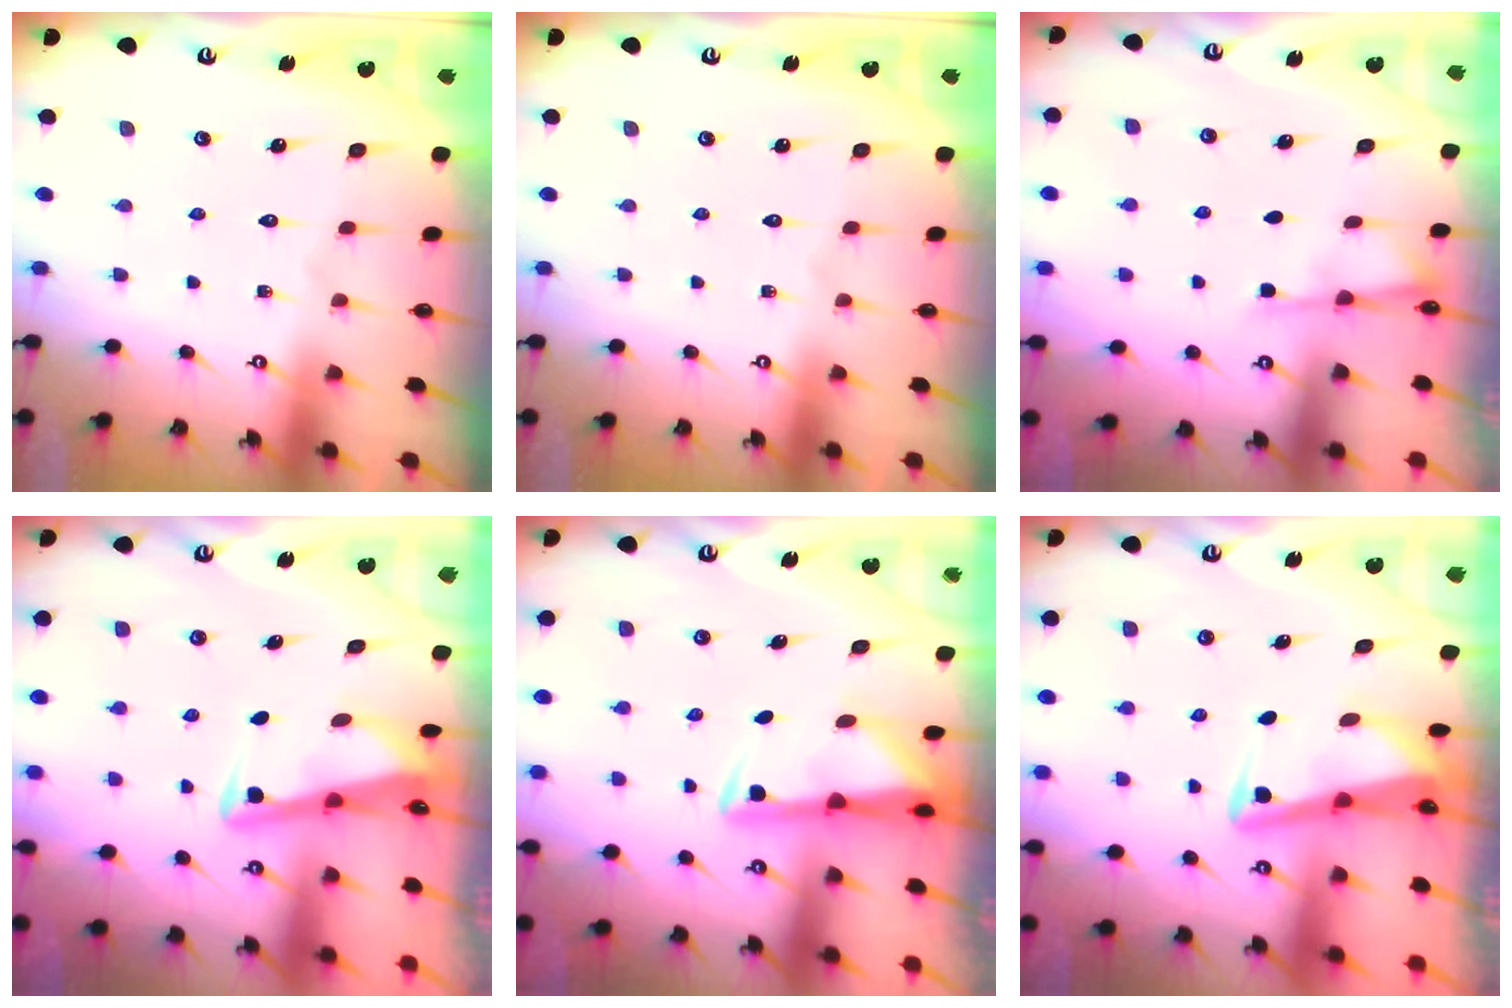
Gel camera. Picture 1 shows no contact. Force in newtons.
{"total": 0.0}
{"total": 2.4, "press": 2.4, "slide": 0.5}
{"total": 3.5, "press": 3.5, "slide": 0.4}
{"total": 2.9, "press": 2.9, "slide": 0.5}
{"total": 3.8, "press": 3.8, "slide": 0.4}